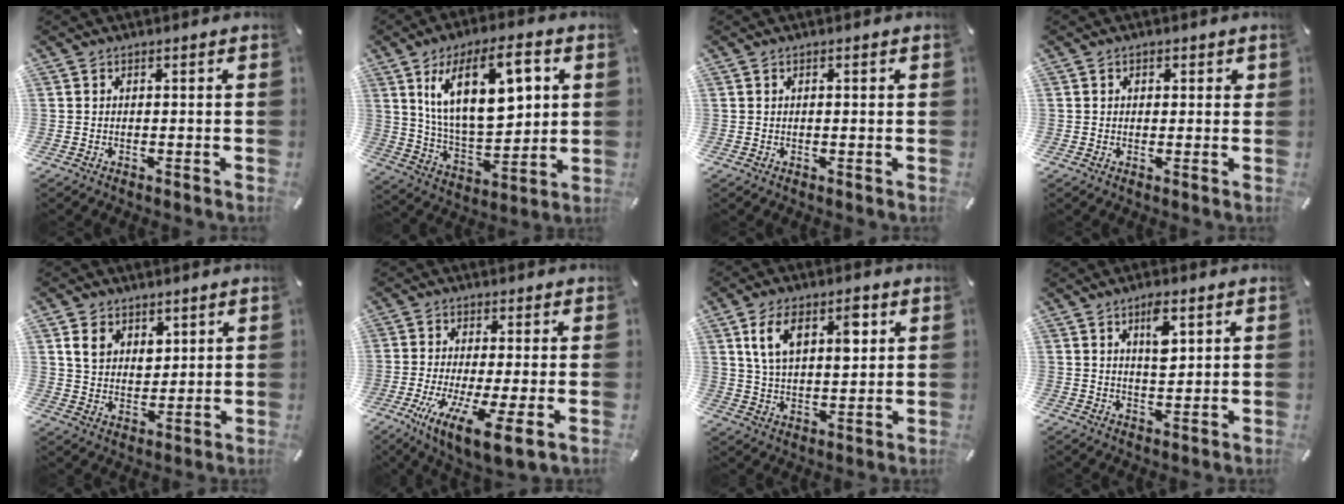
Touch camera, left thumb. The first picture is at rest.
{"total": 21.0, "force": [8.5, 10.6, 16.0], "torque": [-0.282, -0.019, 0.135]}
{"total": 0.8, "force": [0.2, 0.2, 0.7], "torque": [-0.013, 0.002, 0.003]}
{"total": 1.5, "force": [0.4, 1.2, 0.8], "torque": [-0.001, 0.000, 0.002]}
{"total": 7.7, "force": [3.9, 5.9, 3.0], "torque": [-0.050, -0.009, 0.069]}
{"total": 11.0, "force": [-3.4, 1.8, 10.3], "torque": [-0.207, -0.017, -0.052]}
{"total": 11.4, "force": [4.9, 6.4, 8.0], "torque": [-0.132, 0.001, 0.085]}
{"total": 6.6, "force": [2.8, 2.7, 5.2], "torque": [-0.079, -0.006, 0.041]}